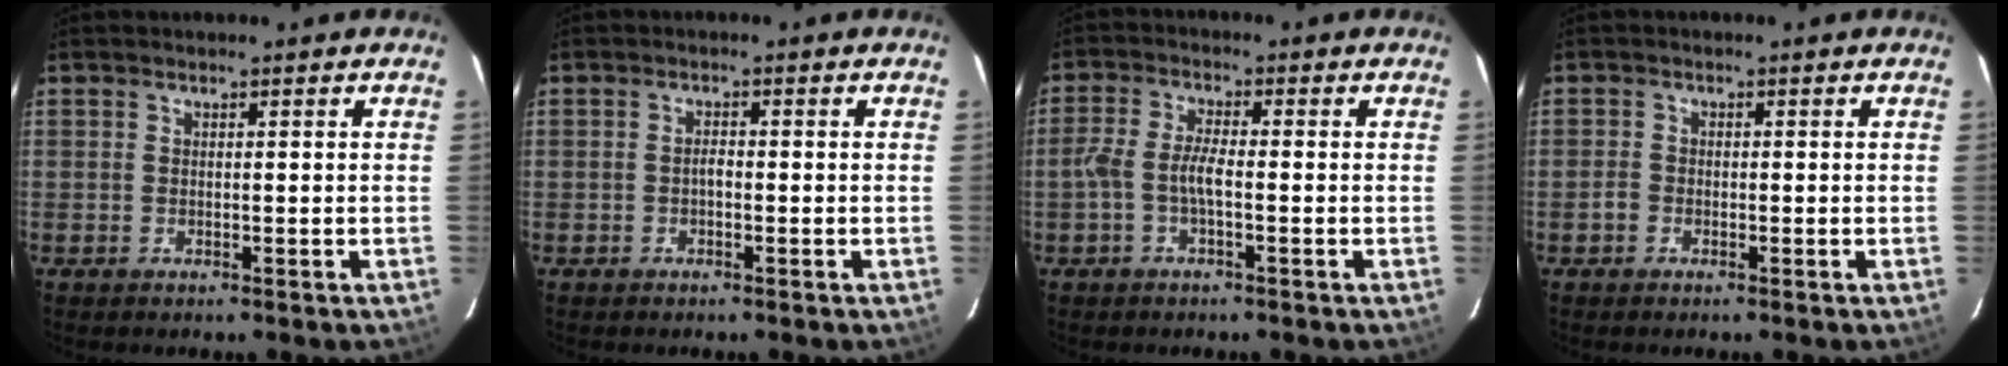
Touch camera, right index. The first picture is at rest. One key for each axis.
{"total": 1.1, "fx": -0.5, "fy": 0.5, "fz": 0.9, "tx": -0.016, "ty": 0.007, "tz": -0.009}
{"total": 4.0, "fx": -1.4, "fy": 0.7, "fz": 3.7, "tx": -0.085, "ty": 0.008, "tz": -0.029}
{"total": 1.5, "fx": -0.9, "fy": 1.2, "fz": 0.3, "tx": -0.005, "ty": 0.004, "tz": -0.018}